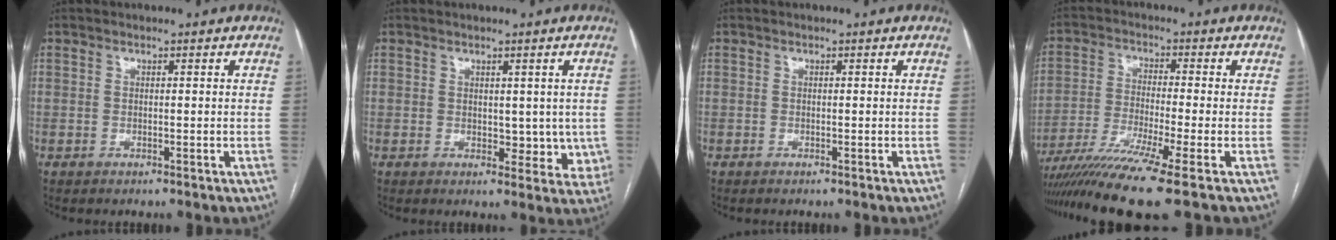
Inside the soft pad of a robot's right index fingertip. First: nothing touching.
{"total": 4.9, "force": [0.4, 3.5, 3.5], "torque": [-0.023, 0.001, 0.011]}
{"total": 0.0}
{"total": 11.8, "force": [-8.6, -2.1, 7.7], "torque": [-0.135, -0.032, -0.145]}